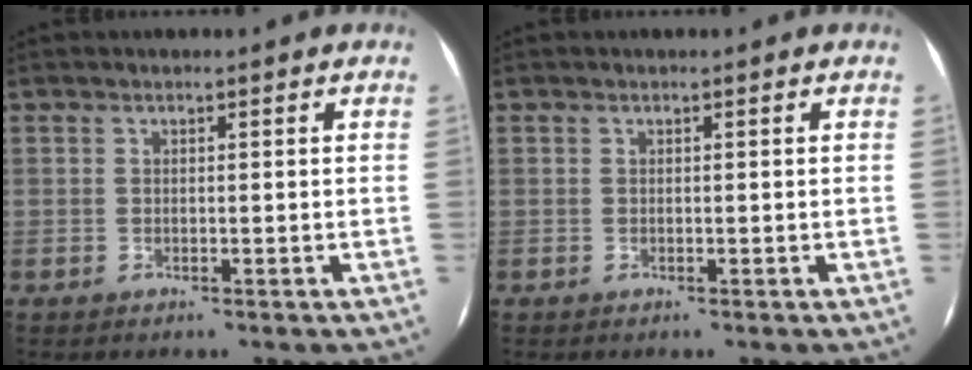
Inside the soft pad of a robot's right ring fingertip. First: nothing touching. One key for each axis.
{"total": 0.0}